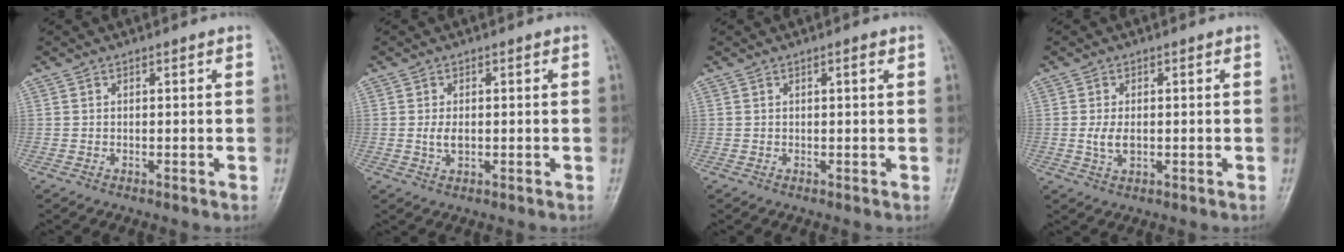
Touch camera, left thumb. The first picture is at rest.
{"total": 2.5, "force": [-0.1, 1.5, 2.0], "torque": [-0.039, -0.004, -0.001]}
{"total": 1.2, "force": [0.6, 0.3, 1.1], "torque": [-0.016, 0.001, 0.006]}
{"total": 3.3, "force": [-0.2, 2.0, 2.6], "torque": [-0.053, -0.005, -0.003]}